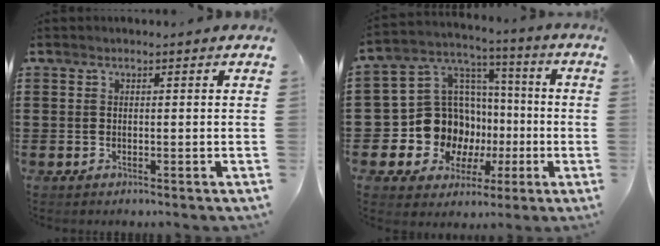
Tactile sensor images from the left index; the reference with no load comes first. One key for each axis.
{"total": 13.2, "fx": -2.9, "fy": 12.0, "fz": 4.5, "tx": -0.135, "ty": -0.005, "tz": -0.039}